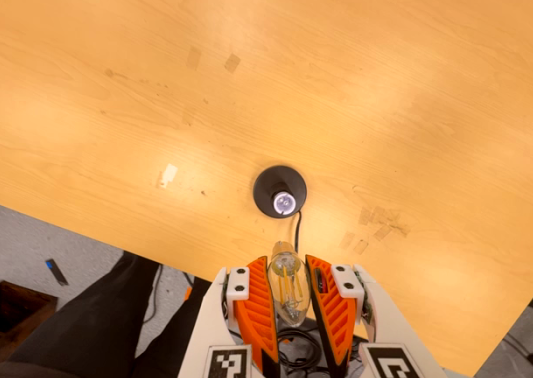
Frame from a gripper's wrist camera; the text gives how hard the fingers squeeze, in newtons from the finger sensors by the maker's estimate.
{"total": 14.0, "left": 14.3, "right": 13.8}